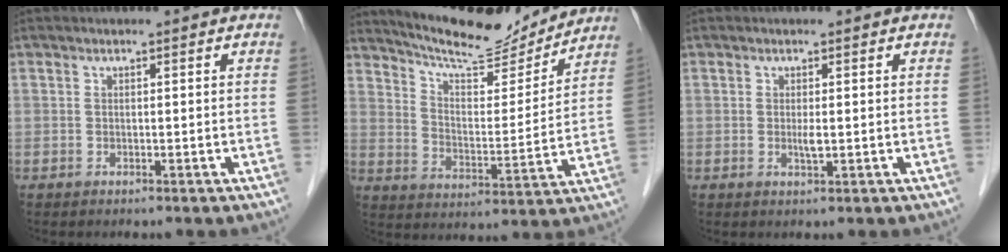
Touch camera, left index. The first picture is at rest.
{"total": 14.3, "force": [13.5, 2.1, 4.4], "torque": [-0.076, -0.012, 0.210]}
{"total": 1.4, "force": [-0.6, 0.1, 1.2], "torque": [-0.025, -0.010, -0.008]}